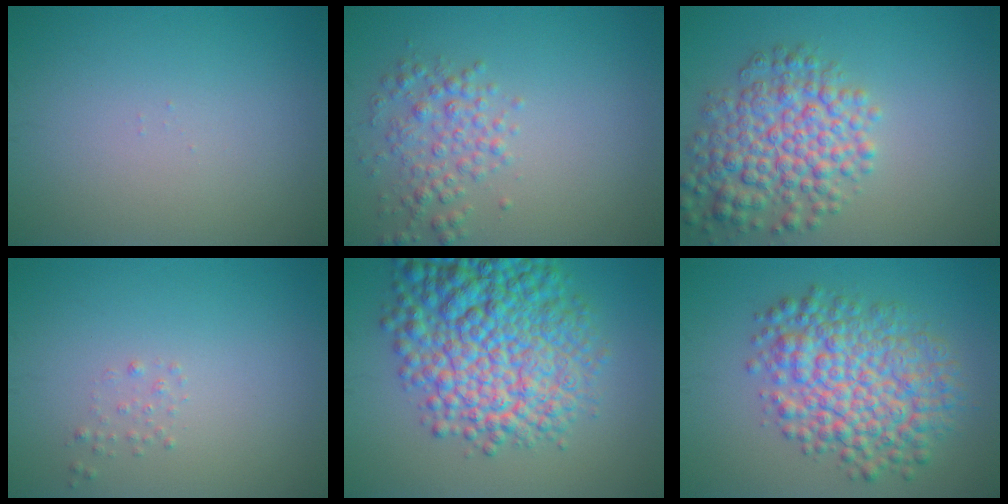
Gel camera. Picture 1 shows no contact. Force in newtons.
{"total": 2.8, "press": 2.8, "slide": 0.1}
{"total": 6.4, "press": 6.4, "slide": 0.2}
{"total": 0.6, "press": 0.6, "slide": 0.1}
{"total": 11.7, "press": 11.7, "slide": 0.4}
{"total": 8.2, "press": 8.2, "slide": 0.1}